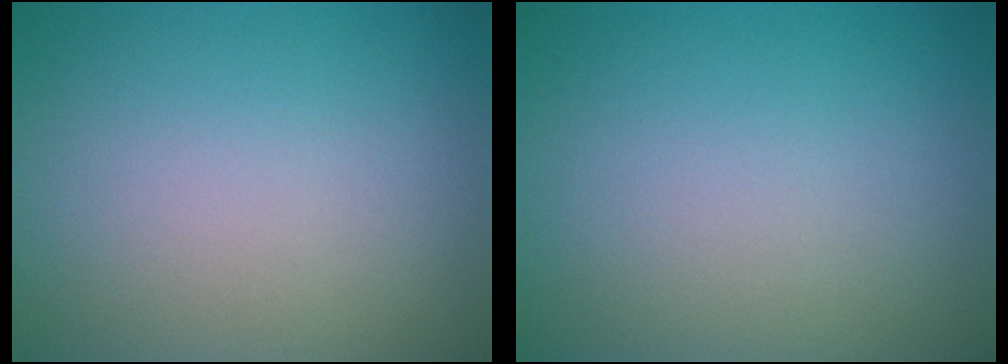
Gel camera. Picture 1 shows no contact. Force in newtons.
{"total": 0.0}